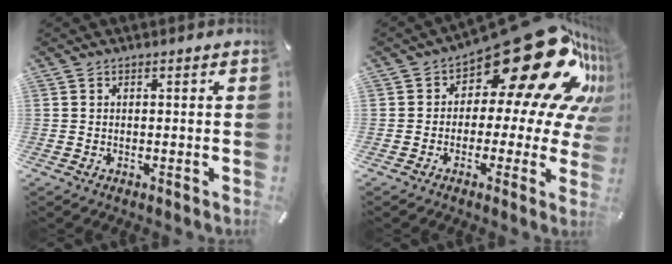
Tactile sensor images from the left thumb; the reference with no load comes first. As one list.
[{"total": 26.8, "force": [11.7, 12.0, 20.9], "torque": [-0.272, -0.091, 0.206]}]